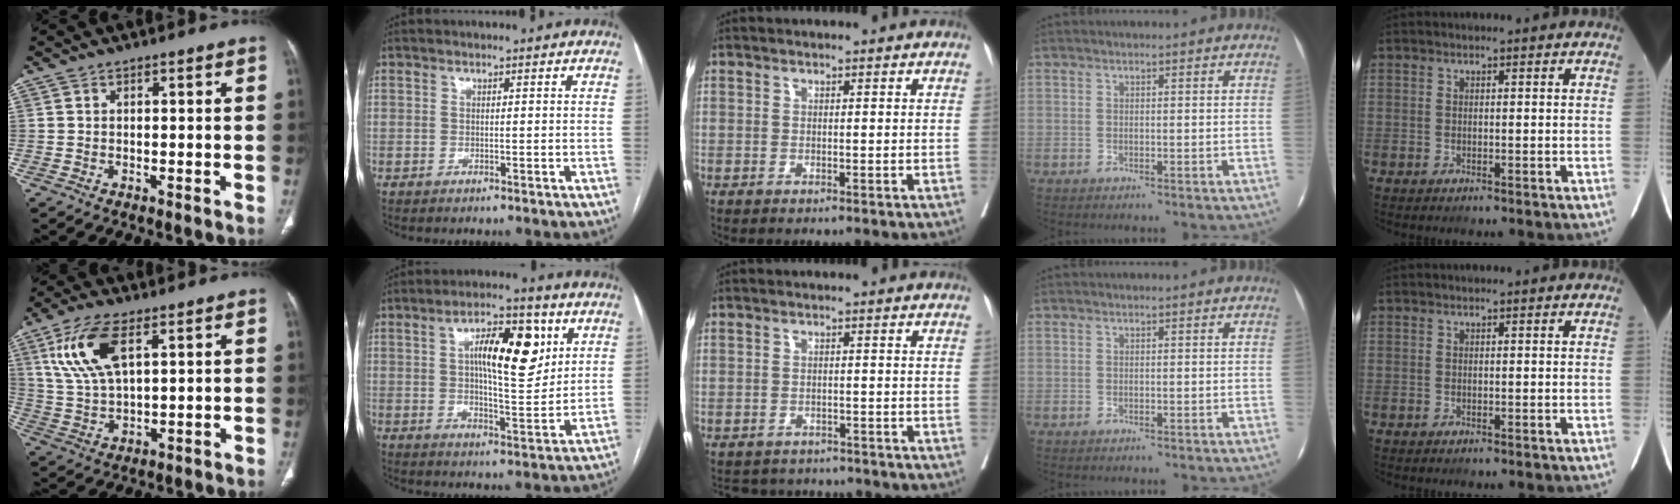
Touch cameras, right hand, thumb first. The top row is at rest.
{"thumb": {"total": 11.6, "force": [4.9, 5.0, 9.2], "torque": [-0.193, -0.010, 0.103]}, "index": {"total": 12.3, "force": [3.9, 3.8, 11.0], "torque": [-0.178, 0.014, 0.063]}, "middle": {"total": 6.3, "force": [-6.1, 1.9, 0.1], "torque": [0.005, 0.010, -0.077]}}